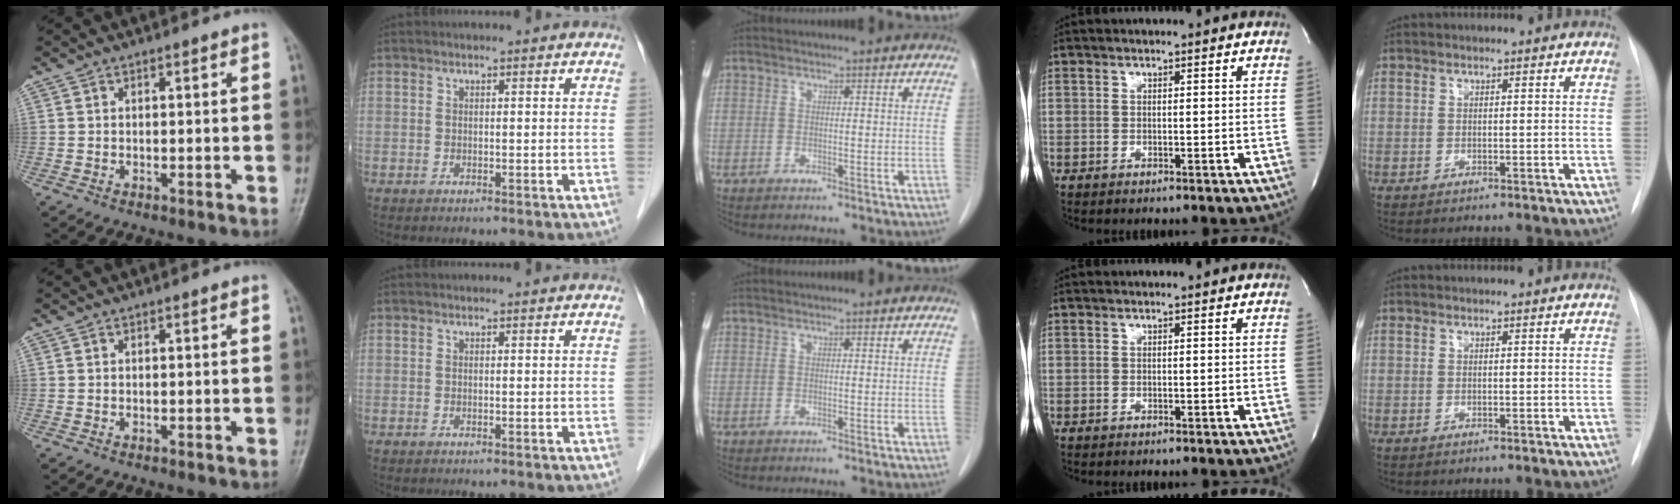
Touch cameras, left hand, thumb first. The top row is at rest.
{}